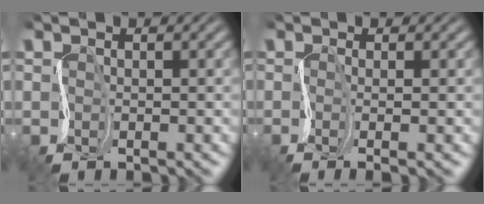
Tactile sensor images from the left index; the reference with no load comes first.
{"total": 1.9, "force": [-0.2, 0.5, 1.9], "torque": [-0.028, -0.004, -0.007]}